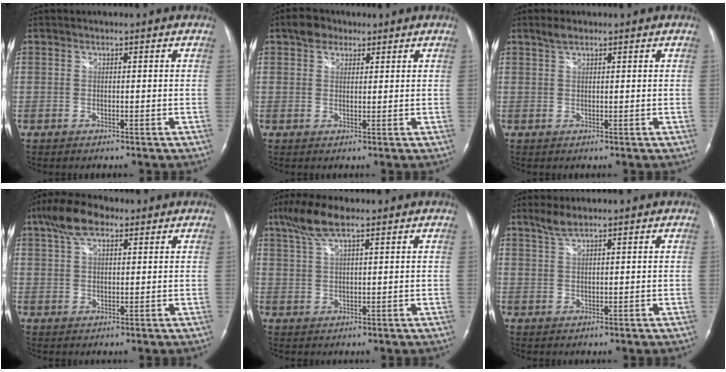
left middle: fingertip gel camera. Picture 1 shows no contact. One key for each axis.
{"total": 3.3, "fx": 2.1, "fy": 2.3, "fz": 1.1, "tx": -0.022, "ty": 0.013, "tz": 0.035}
{"total": 1.8, "fx": 1.4, "fy": 0.6, "fz": 1.0, "tx": -0.021, "ty": 0.008, "tz": 0.027}
{"total": 7.0, "fx": 4.2, "fy": 2.9, "fz": 4.8, "tx": -0.099, "ty": 0.027, "tz": 0.076}
{"total": 6.4, "fx": 4.3, "fy": 1.2, "fz": 4.6, "tx": -0.104, "ty": 0.020, "tz": 0.083}
{"total": 2.3, "fx": 1.9, "fy": 0.1, "fz": 1.3, "tx": -0.034, "ty": 0.008, "tz": 0.042}